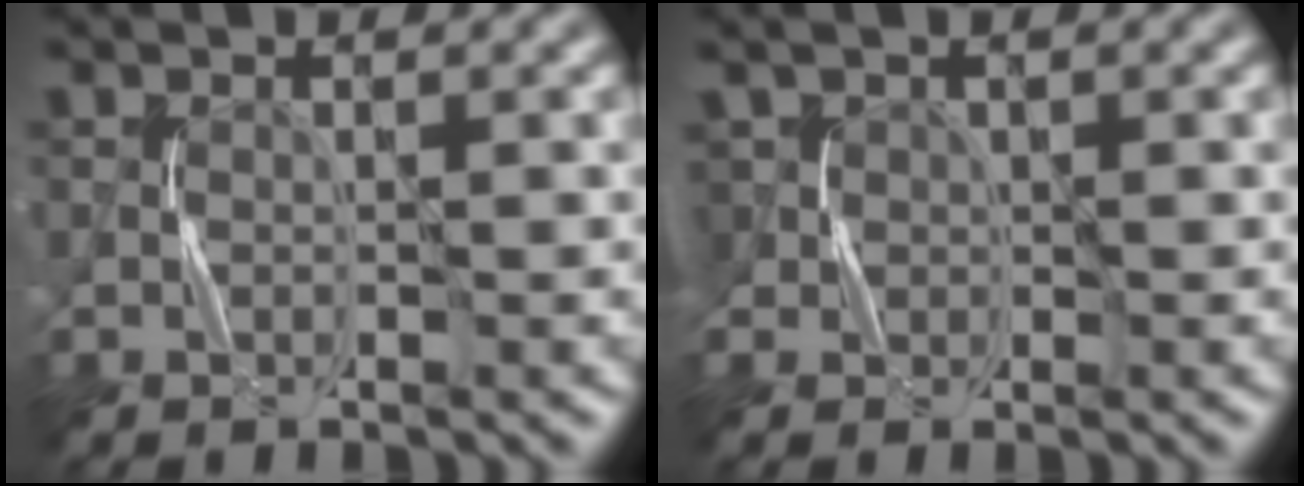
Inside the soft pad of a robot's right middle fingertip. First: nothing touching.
{"total": 0.7, "force": [0.6, -0.2, -0.4], "torque": [0.012, -0.006, 0.013]}